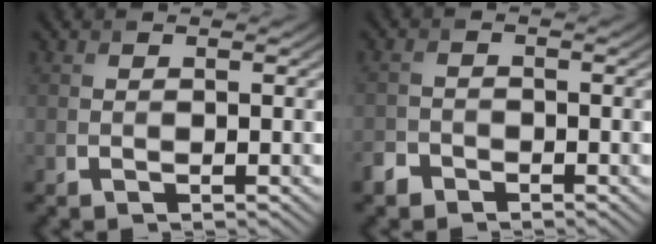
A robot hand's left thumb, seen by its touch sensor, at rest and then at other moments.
{"total": 2.3, "force": [-1.8, 1.3, 0.6], "torque": [-0.012, -0.002, -0.046]}